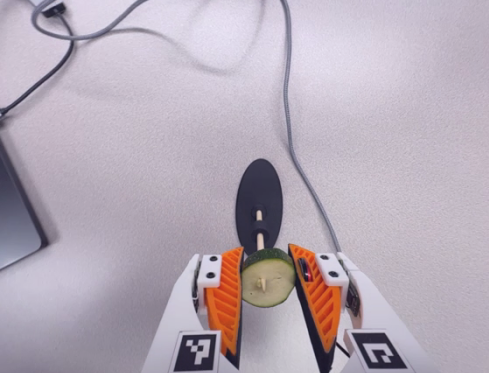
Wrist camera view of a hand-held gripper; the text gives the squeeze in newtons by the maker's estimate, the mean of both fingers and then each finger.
{"total": 14.5, "left": 15.6, "right": 13.4}